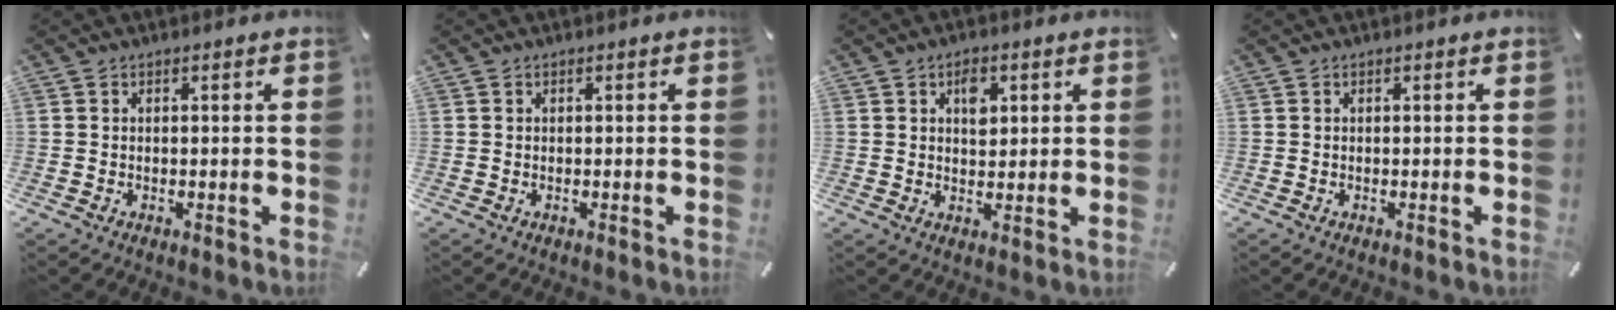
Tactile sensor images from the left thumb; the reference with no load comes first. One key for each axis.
{"total": 0.0}
{"total": 4.5, "fx": 1.7, "fy": 3.1, "fz": 2.8, "tx": -0.021, "ty": -0.009, "tz": 0.020}
{"total": 0.0}